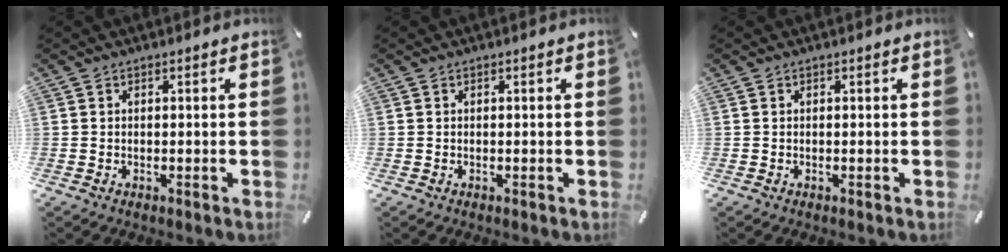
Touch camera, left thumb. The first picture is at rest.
{"total": 0.0}
{"total": 0.0}